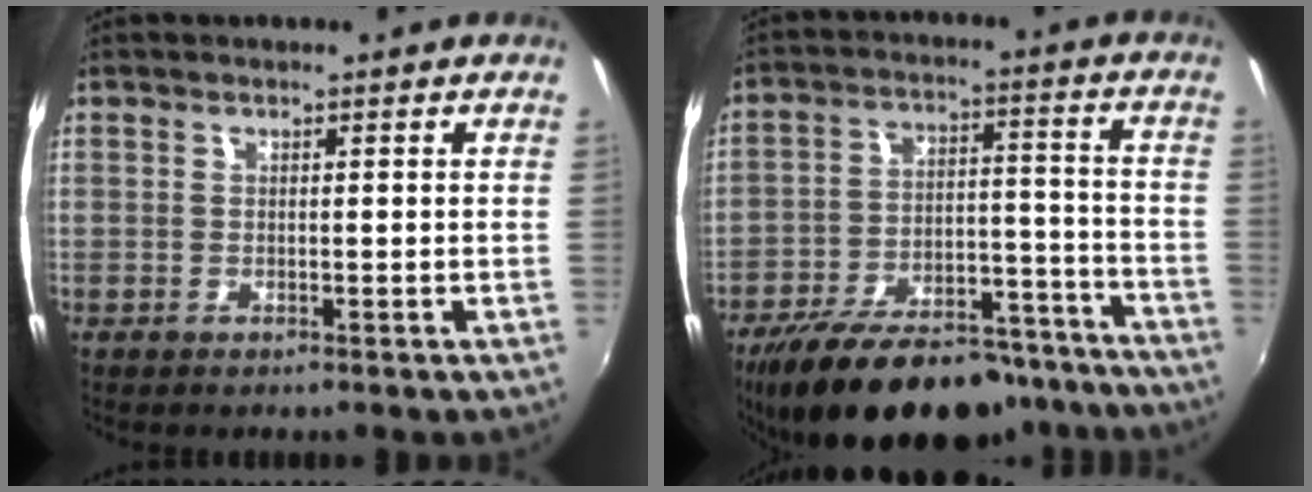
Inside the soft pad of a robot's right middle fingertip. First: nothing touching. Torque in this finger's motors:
{"motor_torque": [1.16, -0.98, 0.21, 0.08]}